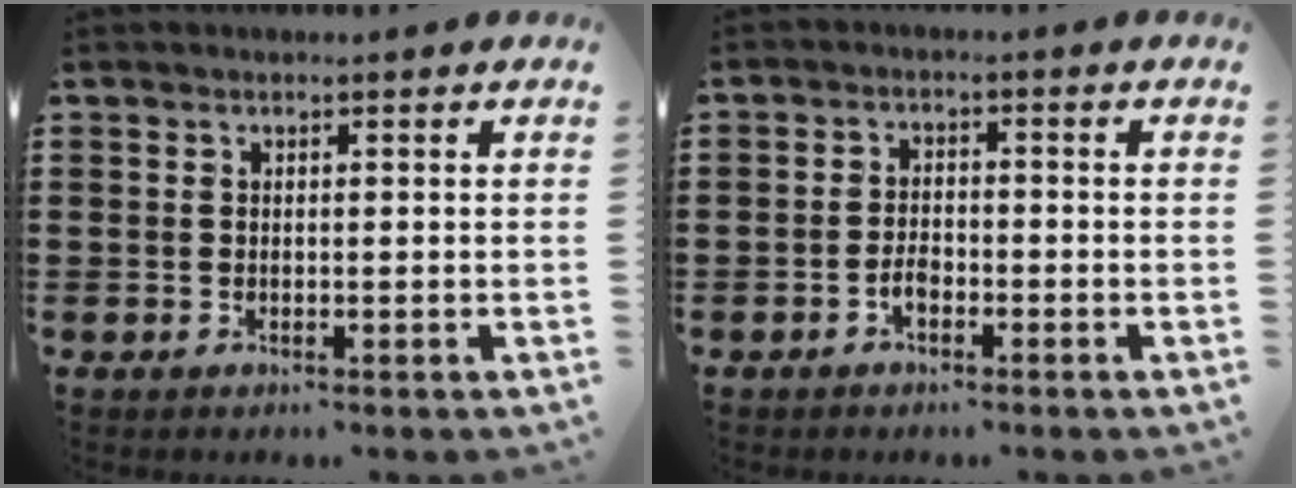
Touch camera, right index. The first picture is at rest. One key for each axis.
{"total": 2.1, "fx": -1.3, "fy": 1.1, "fz": 1.2, "tx": -0.026, "ty": -0.002, "tz": -0.025}